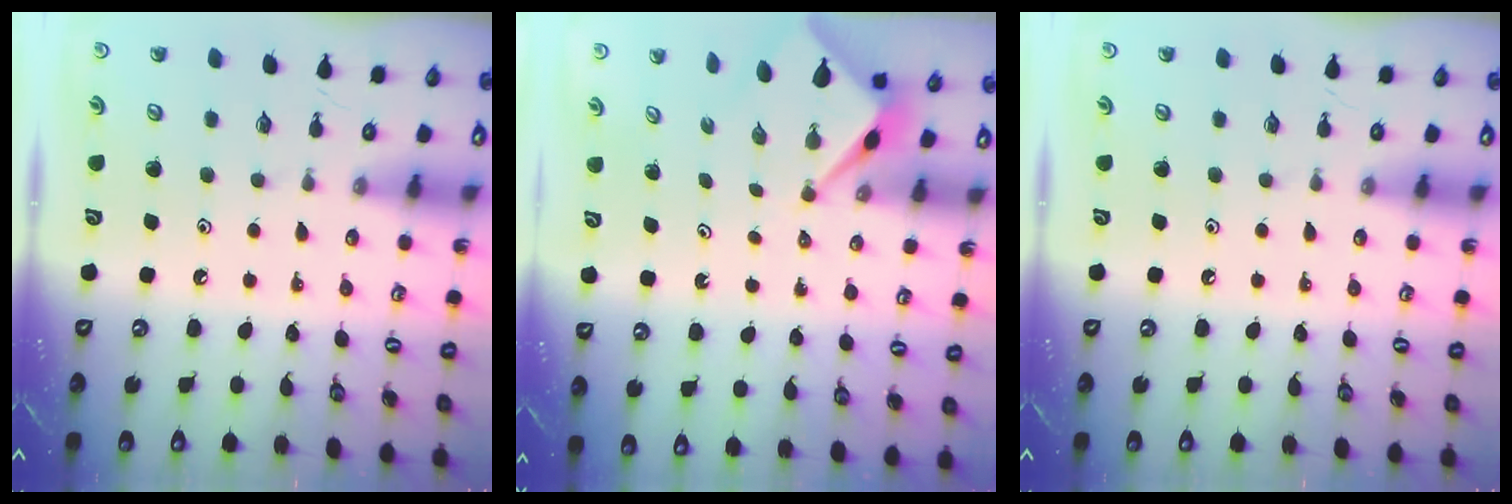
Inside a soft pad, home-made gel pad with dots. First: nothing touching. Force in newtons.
{"total": 2.7, "press": 2.7, "slide": 0.1}
{"total": 0.0}